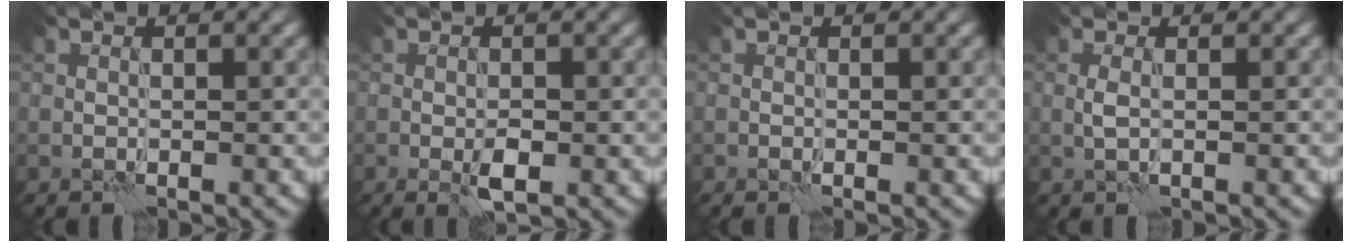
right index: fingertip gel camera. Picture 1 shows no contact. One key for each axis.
{"total": 1.8, "fx": -0.5, "fy": 0.8, "fz": 1.6, "tx": -0.027, "ty": 0.001, "tz": -0.009}
{"total": 0.0}
{"total": 1.0, "fx": 0.1, "fy": 0.2, "fz": 1.0, "tx": -0.023, "ty": 0.001, "tz": 0.000}